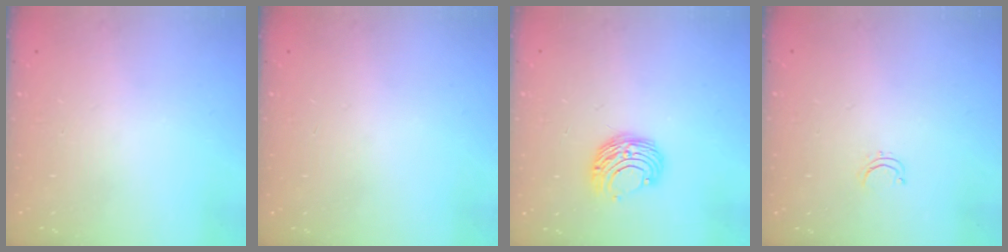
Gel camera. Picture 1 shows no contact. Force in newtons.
{"total": 0.0}
{"total": 9.0, "press": 9.0, "slide": 0.4}
{"total": 2.8, "press": 2.8, "slide": 0.2}